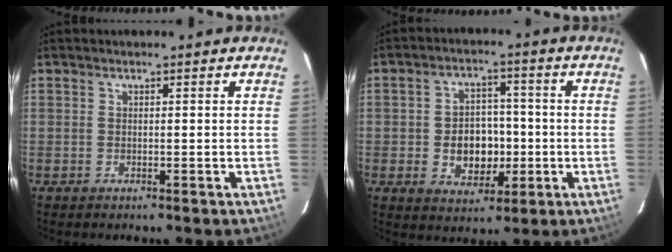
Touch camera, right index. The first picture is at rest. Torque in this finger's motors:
{"motor_torque": [0.48, -0.20, 0.16, 0.07]}